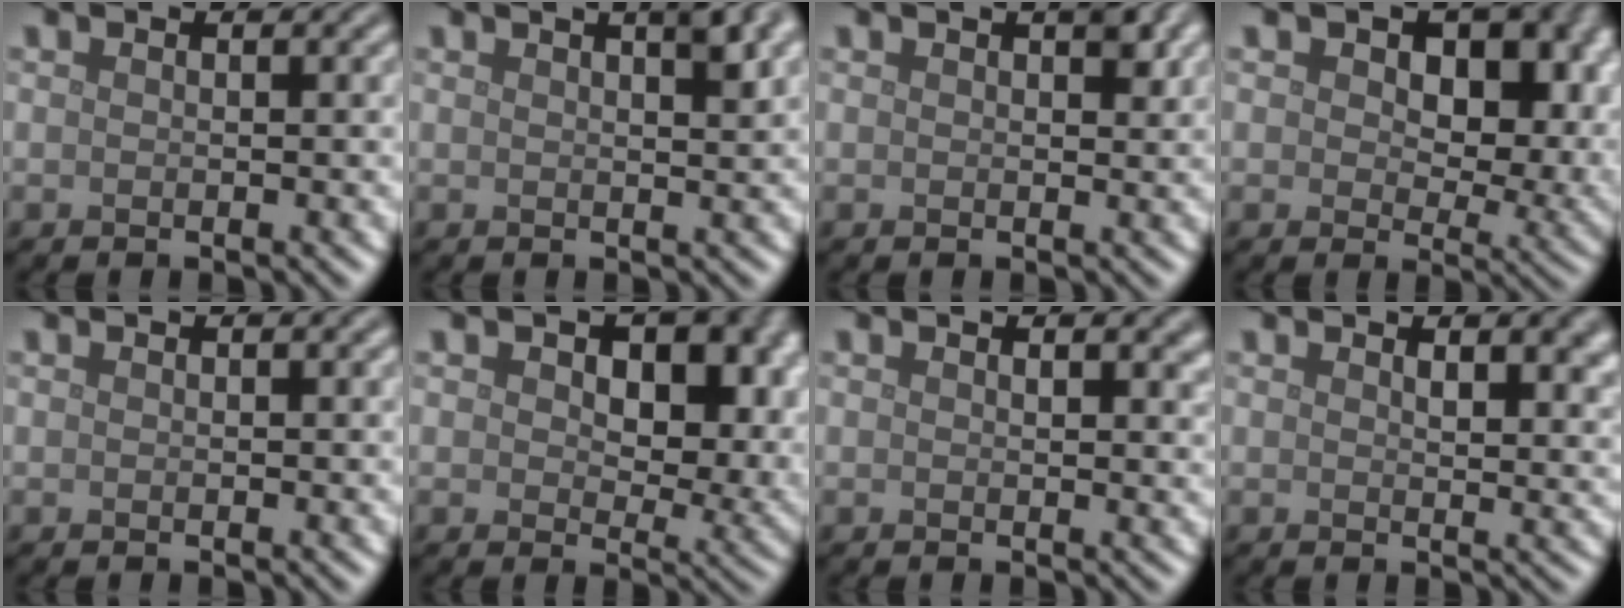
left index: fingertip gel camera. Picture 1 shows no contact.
{"total": 4.0, "force": [2.1, 1.2, 3.2], "torque": [-0.022, 0.016, 0.015]}
{"total": 1.7, "force": [0.9, 0.5, 1.4], "torque": [-0.015, 0.001, 0.015]}
{"total": 11.3, "force": [3.3, 7.0, 8.2], "torque": [-0.095, -0.013, 0.047]}
{"total": 0.0}
{"total": 10.0, "force": [2.8, 6.2, 7.4], "torque": [-0.090, -0.021, 0.041]}
{"total": 1.2, "force": [0.7, 0.5, 0.8], "torque": [-0.006, -0.002, 0.012]}
{"total": 3.4, "force": [1.7, 1.3, 2.6], "torque": [-0.030, -0.003, 0.028]}